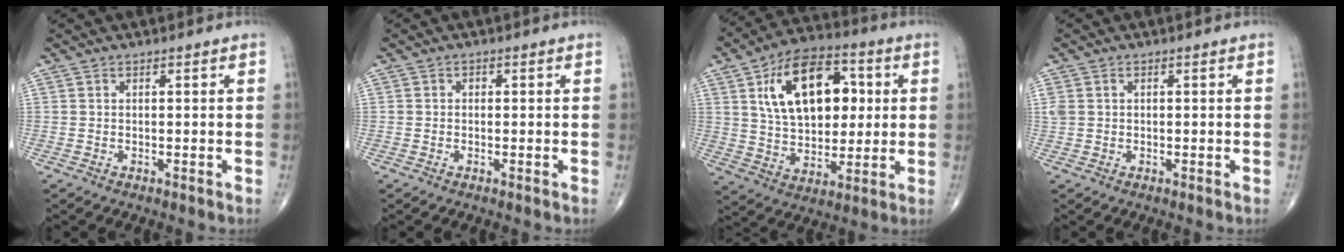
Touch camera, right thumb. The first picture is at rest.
{"total": 0.6, "force": [0.1, 0.6, 0.2], "torque": [0.002, 0.002, 0.000]}
{"total": 19.3, "force": [5.0, 11.7, 14.5], "torque": [-0.198, -0.001, 0.085]}
{"total": 2.4, "force": [0.7, 1.9, 1.2], "torque": [-0.037, 0.010, 0.021]}